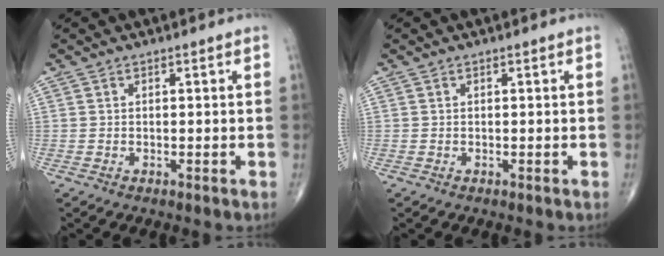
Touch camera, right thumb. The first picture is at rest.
{"total": 0.0}